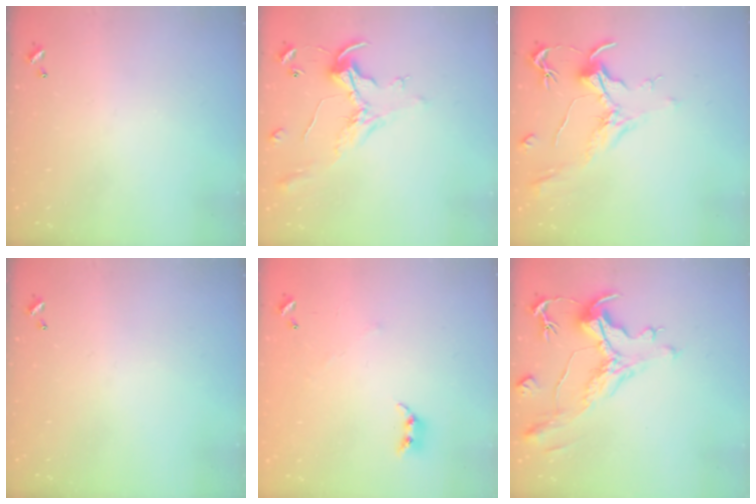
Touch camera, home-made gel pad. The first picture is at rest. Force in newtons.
{"total": 0.8, "press": 0.5, "slide": 0.6}
{"total": 2.1, "press": 2.0, "slide": 0.8}
{"total": 0.0}
{"total": 4.8, "press": 4.8, "slide": 0.8}
{"total": 1.9, "press": 0.9, "slide": 1.7}